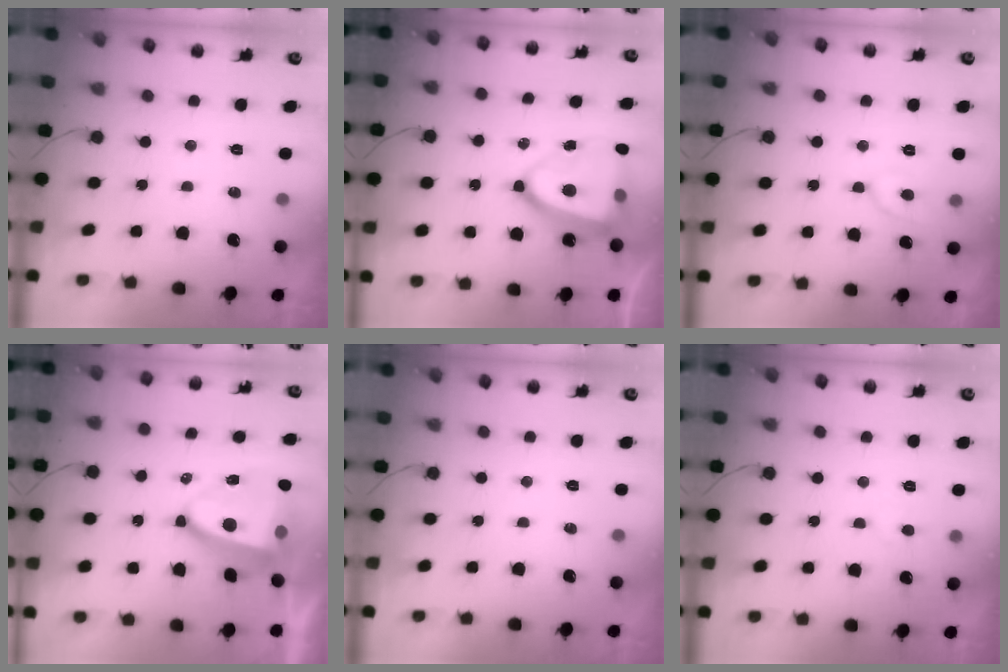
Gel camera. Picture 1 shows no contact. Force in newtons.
{"total": 18.2, "press": 18.2, "slide": 0.7}
{"total": 6.0, "press": 5.9, "slide": 0.8}
{"total": 10.2, "press": 10.2, "slide": 1.1}
{"total": 0.0}
{"total": 2.8, "press": 2.8, "slide": 0.3}